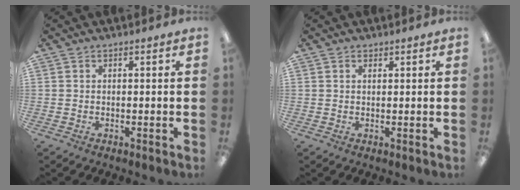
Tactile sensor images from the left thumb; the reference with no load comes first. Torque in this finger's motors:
{"motor_torque": [-0.12, -0.11, -0.21, -0.04, -0.02]}